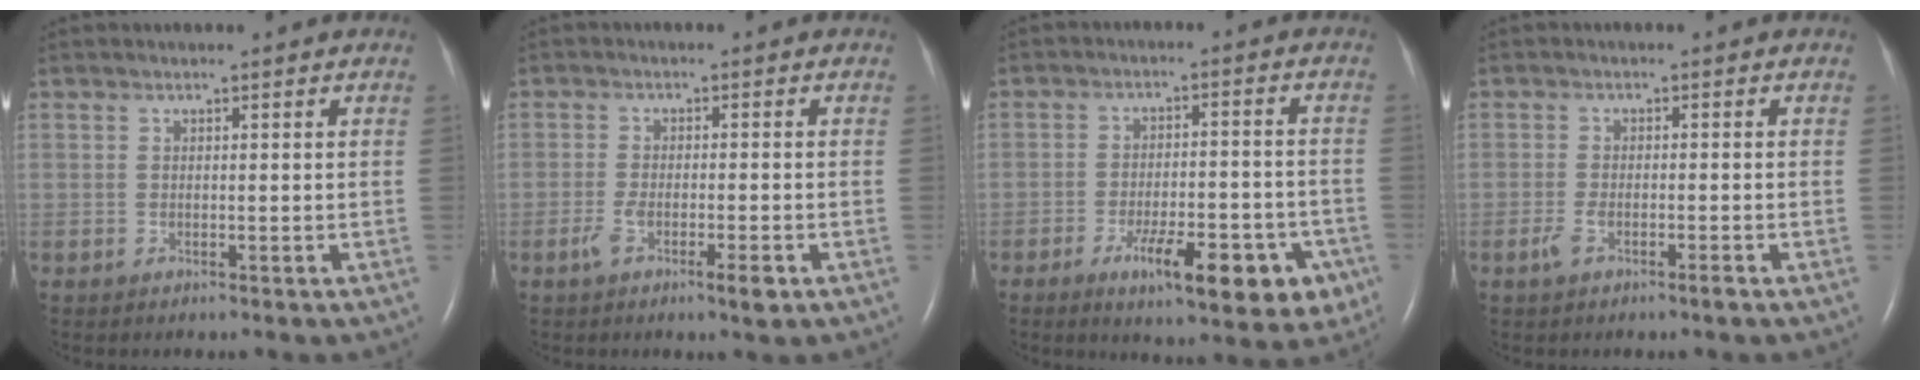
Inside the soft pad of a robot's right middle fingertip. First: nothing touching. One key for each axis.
{"total": 4.4, "fx": -2.2, "fy": 0.8, "fz": 3.7, "tx": -0.069, "ty": -0.005, "tz": -0.038}
{"total": 13.4, "fx": -6.7, "fy": 4.0, "fz": 10.9, "tx": -0.123, "ty": 0.005, "tz": -0.084}
{"total": 2.7, "fx": -1.6, "fy": 0.5, "fz": 2.1, "tx": -0.048, "ty": -0.003, "tz": -0.032}